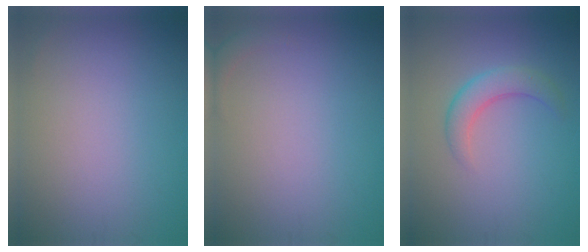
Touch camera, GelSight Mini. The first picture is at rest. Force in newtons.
{"total": 1.0, "press": 1.0, "slide": 0.2}
{"total": 3.0, "press": 3.0, "slide": 0.2}